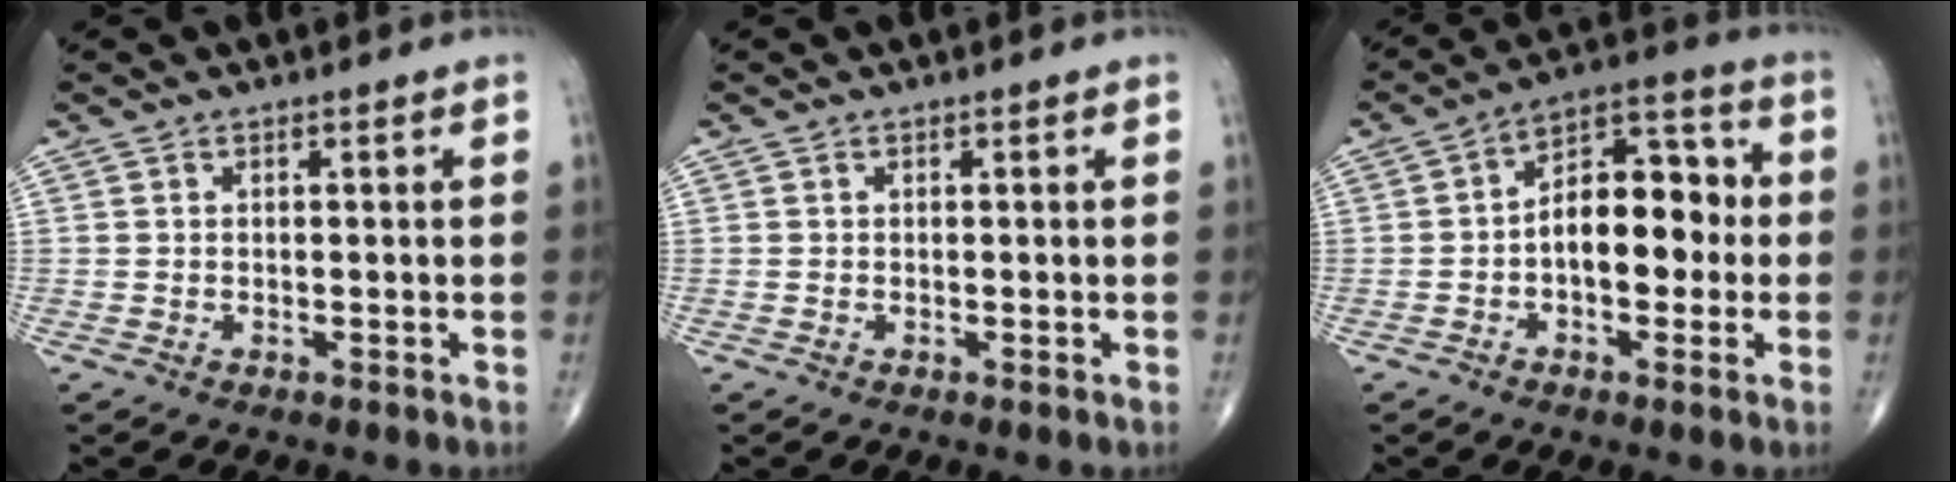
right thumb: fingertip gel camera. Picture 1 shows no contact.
{"total": 0.0}
{"total": 12.4, "force": [-0.9, 7.2, 10.0], "torque": [-0.122, 0.039, -0.024]}